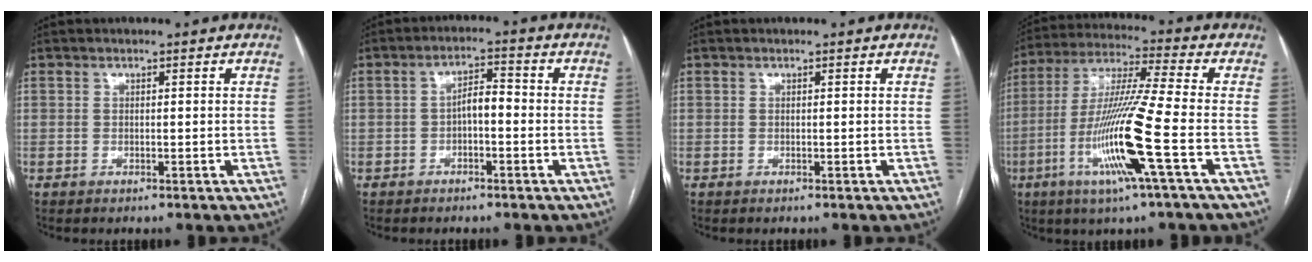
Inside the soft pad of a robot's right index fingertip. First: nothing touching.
{"total": 3.6, "force": [-0.9, 1.3, 3.2], "torque": [-0.054, 0.016, -0.014]}
{"total": 0.0}
{"total": 15.4, "force": [-5.0, -1.3, 14.5], "torque": [-0.294, -0.017, -0.101]}